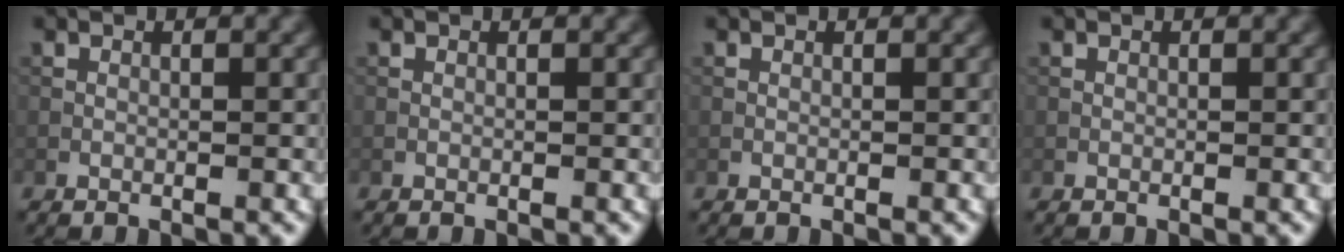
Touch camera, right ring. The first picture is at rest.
{"total": 0.0}
{"total": 0.0}
{"total": 0.0}